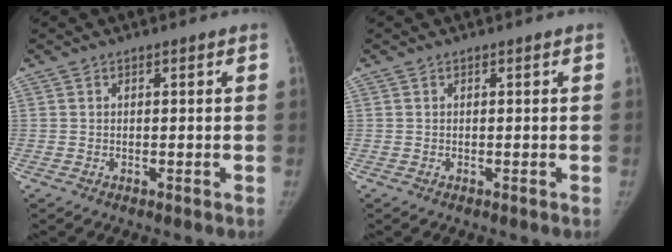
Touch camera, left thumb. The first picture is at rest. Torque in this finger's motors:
{"motor_torque": [0.17, 0.06, 0.12, -0.38, 0.07]}